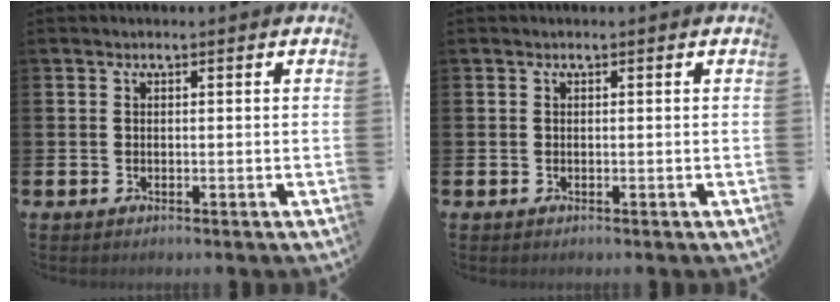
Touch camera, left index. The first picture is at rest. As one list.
[{"total": 0.0}]